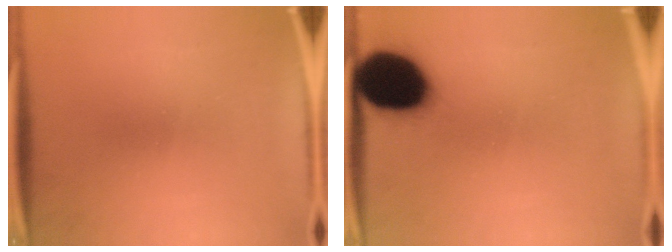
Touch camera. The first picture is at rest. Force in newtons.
{"total": 20.5}